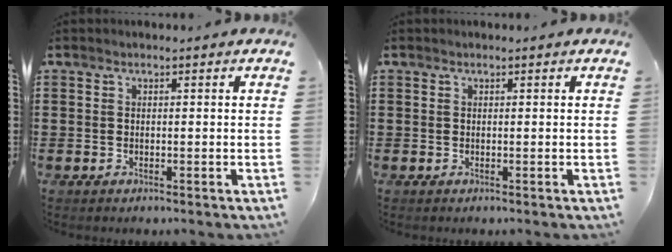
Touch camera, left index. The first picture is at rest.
{"total": 0.0}